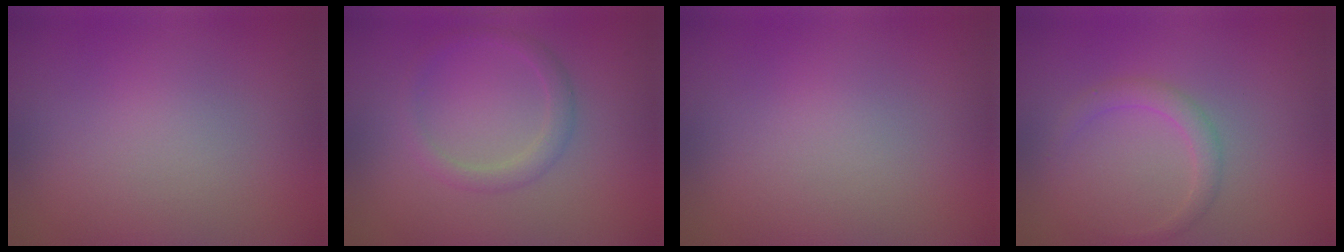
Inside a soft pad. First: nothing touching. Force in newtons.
{"total": 1.7, "press": 1.7, "slide": 0.0}
{"total": 0.0}
{"total": 1.7, "press": 1.7, "slide": 0.1}